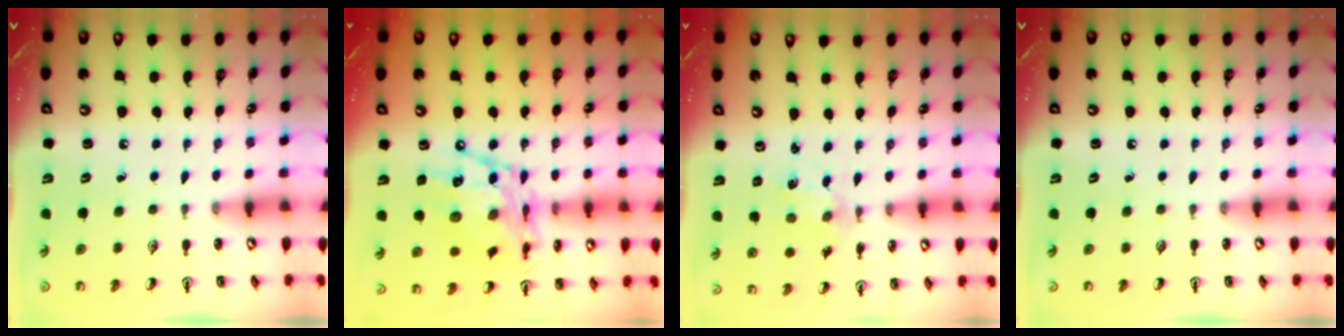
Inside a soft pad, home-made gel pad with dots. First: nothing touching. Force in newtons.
{"total": 17.1, "press": 17.1, "slide": 1.4}
{"total": 1.3, "press": 1.3, "slide": 0.3}
{"total": 0.0}